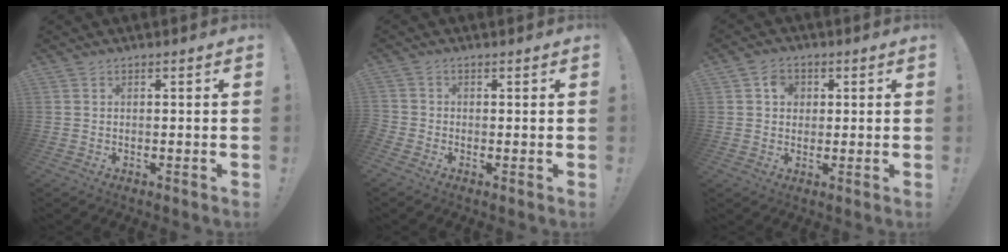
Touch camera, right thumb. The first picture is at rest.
{"total": 1.5, "force": [-0.6, 1.4, 0.3], "torque": [-0.010, 0.007, -0.009]}
{"total": 5.1, "force": [1.5, 4.3, 2.1], "torque": [-0.026, 0.001, 0.025]}